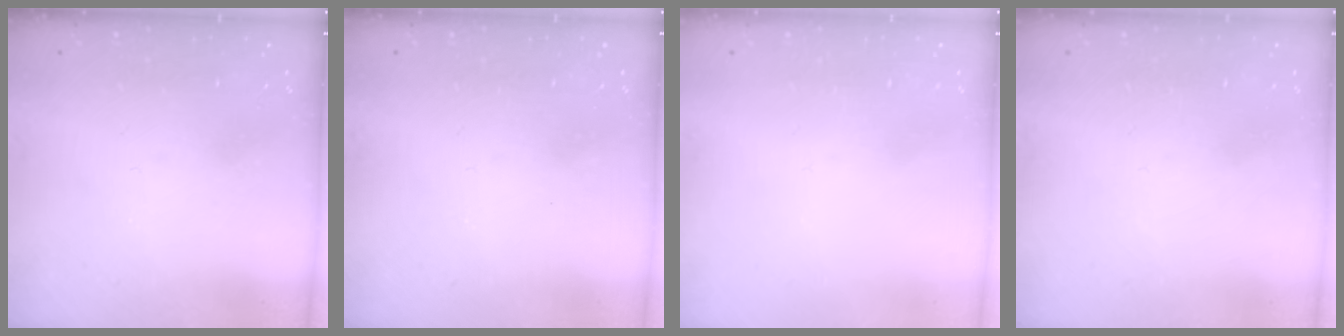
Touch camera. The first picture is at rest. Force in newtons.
{"total": 1.8, "press": 1.8, "slide": 0.4}
{"total": 1.8, "press": 1.8, "slide": 0.1}
{"total": 1.9, "press": 1.9, "slide": 0.1}